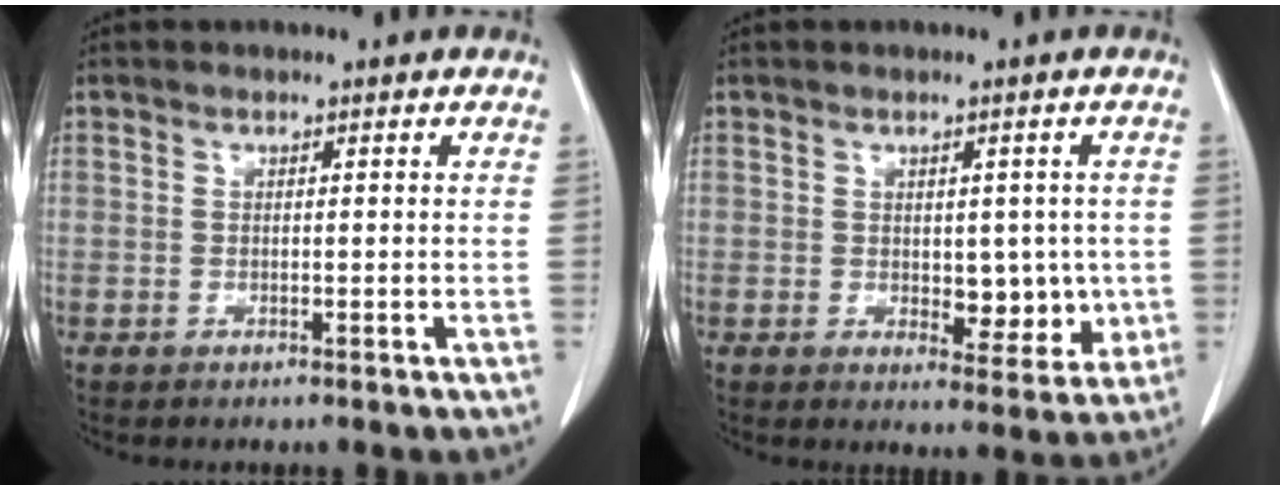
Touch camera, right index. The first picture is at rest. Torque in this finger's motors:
{"motor_torque": [0.09, 0.14, 0.09, 0.02]}